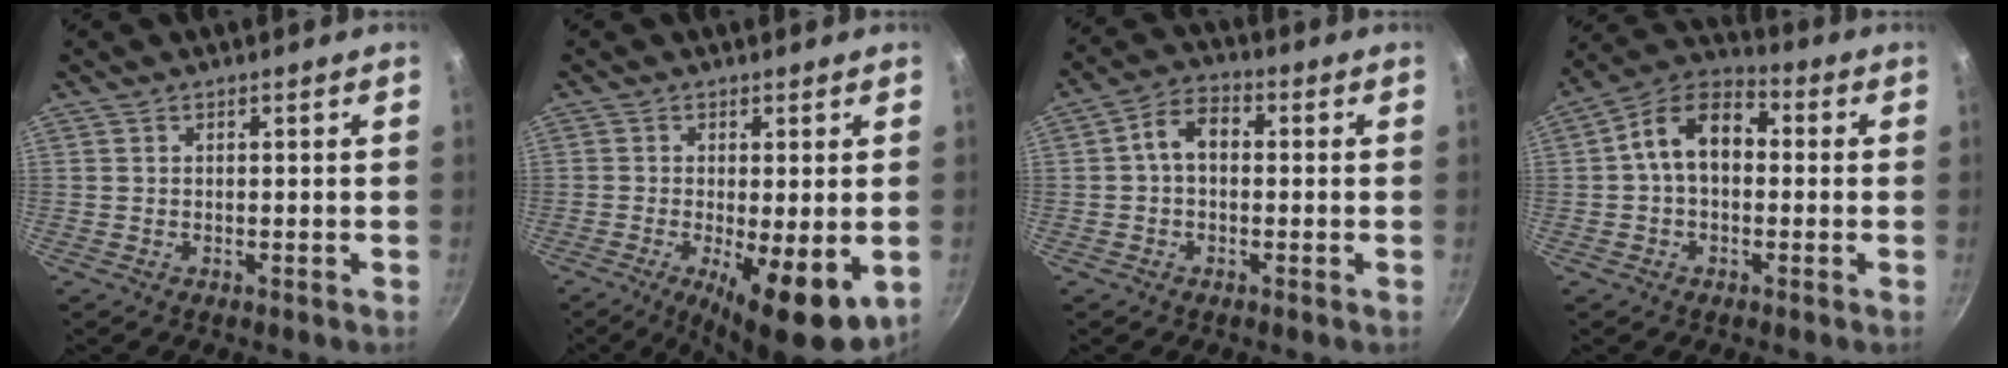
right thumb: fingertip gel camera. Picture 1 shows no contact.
{"total": 11.0, "force": [-2.6, 3.1, 10.2], "torque": [-0.150, -0.013, -0.031]}
{"total": 6.1, "force": [0.1, 4.1, 4.5], "torque": [-0.066, 0.022, -0.008]}
{"total": 11.1, "force": [0.7, 7.5, 8.2], "torque": [-0.109, 0.036, -0.009]}